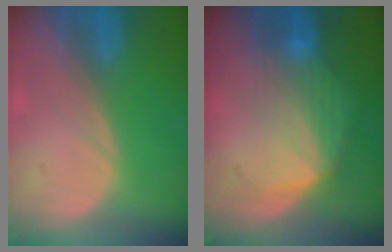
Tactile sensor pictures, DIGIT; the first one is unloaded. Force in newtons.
{"total": 7.0, "press": 7.0, "slide": 0.7}